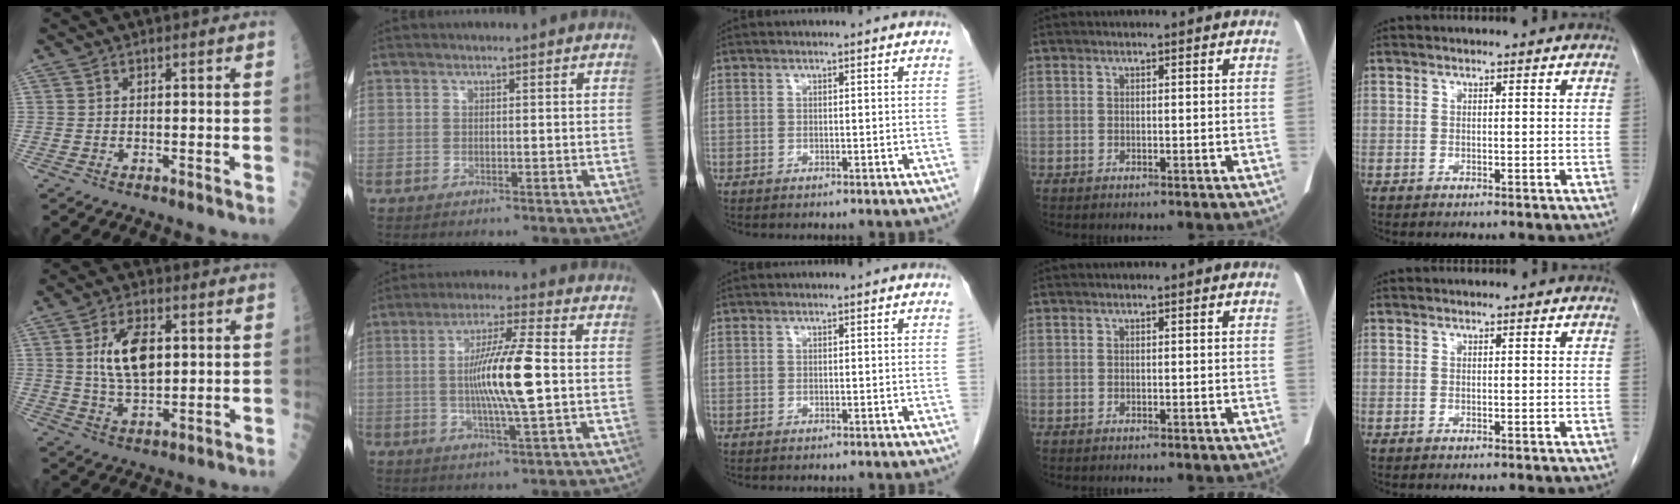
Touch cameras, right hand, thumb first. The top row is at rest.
{"thumb": {"total": 10.7, "force": [2.1, 5.4, 9.0], "torque": [-0.151, -0.006, 0.041]}, "index": {"total": 11.7, "force": [-0.3, 0.7, 11.6], "torque": [-0.215, 0.003, -0.007]}}